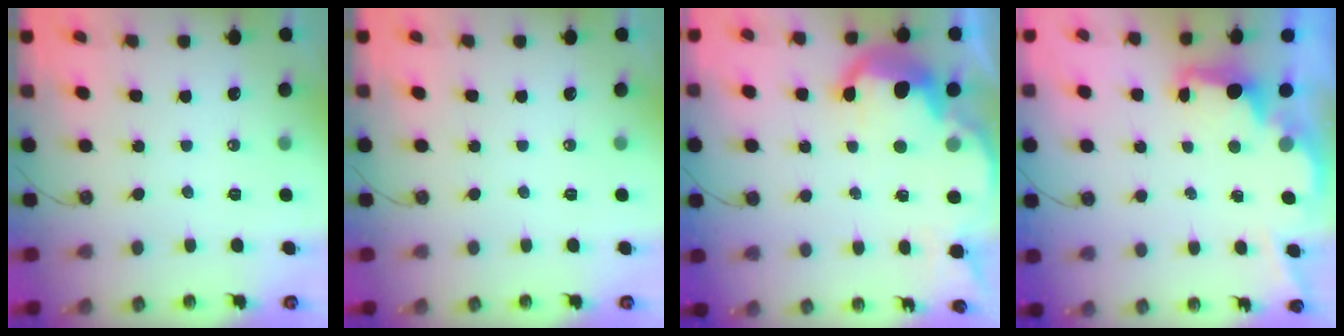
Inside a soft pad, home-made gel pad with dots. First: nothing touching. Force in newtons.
{"total": 0.0}
{"total": 10.3, "press": 10.3, "slide": 0.9}
{"total": 2.9, "press": 2.8, "slide": 0.5}